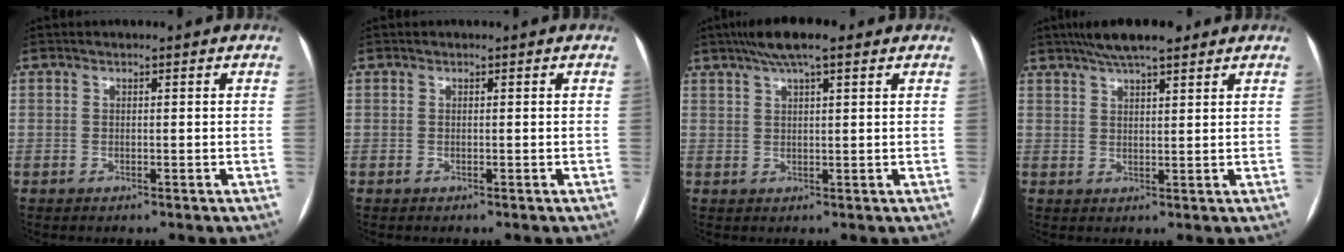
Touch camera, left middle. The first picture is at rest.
{"total": 0.0}
{"total": 7.6, "force": [5.2, 1.2, 5.4], "torque": [-0.090, 0.031, 0.081]}
{"total": 8.6, "force": [6.5, 1.6, 5.4], "torque": [-0.086, 0.028, 0.104]}